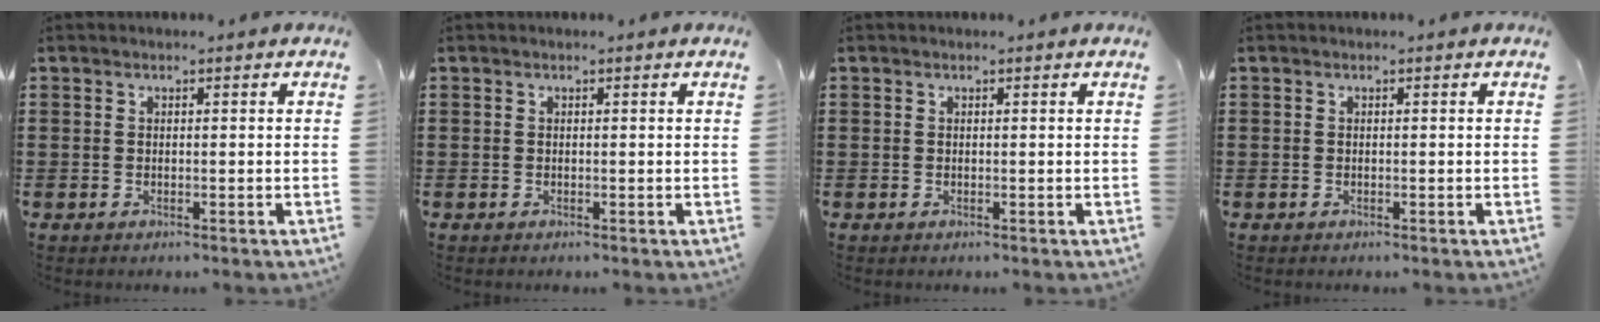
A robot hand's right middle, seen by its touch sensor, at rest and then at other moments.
{"total": 0.0}
{"total": 0.0}
{"total": 0.0}